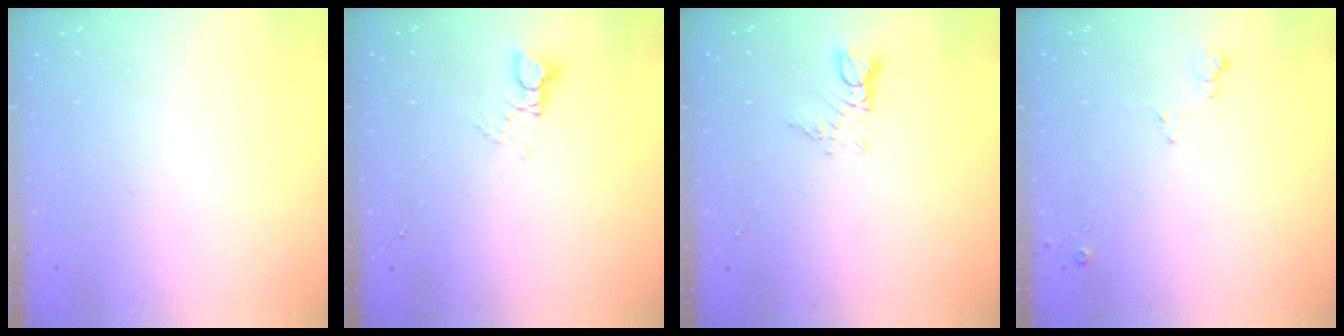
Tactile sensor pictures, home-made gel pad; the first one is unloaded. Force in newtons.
{"total": 2.4, "press": 2.4, "slide": 0.2}
{"total": 3.7, "press": 3.7, "slide": 0.5}
{"total": 4.6, "press": 4.5, "slide": 0.9}